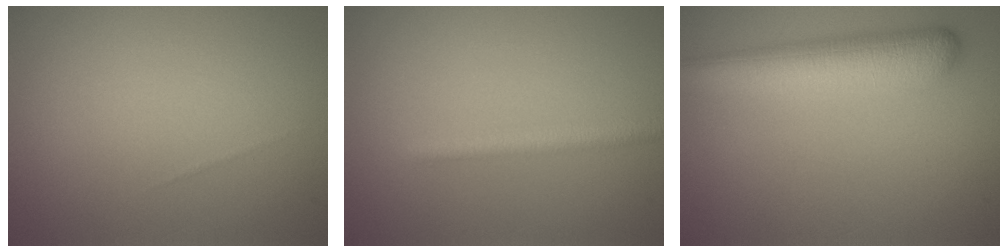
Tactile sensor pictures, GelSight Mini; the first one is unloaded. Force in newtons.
{"total": 2.2, "press": 2.1, "slide": 0.1}
{"total": 6.0, "press": 6.0, "slide": 0.2}